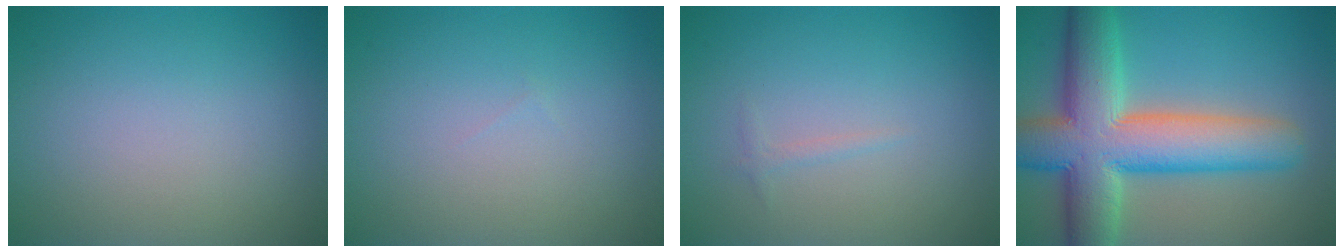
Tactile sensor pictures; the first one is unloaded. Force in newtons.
{"total": 0.0}
{"total": 0.6, "press": 0.6, "slide": 0.1}
{"total": 12.0, "press": 12.0, "slide": 0.6}